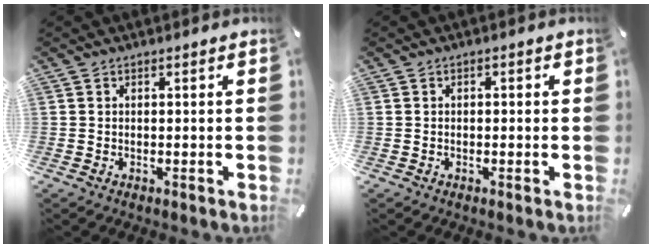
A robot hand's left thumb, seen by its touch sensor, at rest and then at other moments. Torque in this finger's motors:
{"motor_torque": [-0.08, -0.37, 0.00, 0.12, 0.00]}